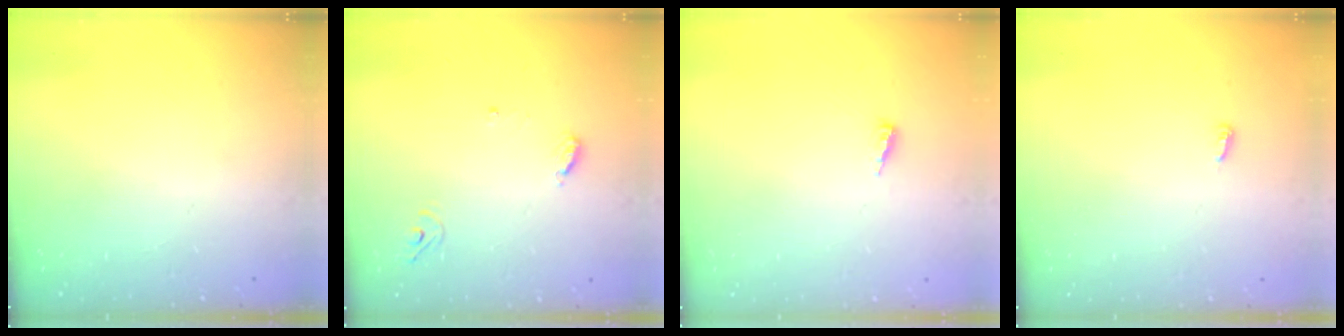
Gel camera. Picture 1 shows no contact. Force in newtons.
{"total": 5.0, "press": 5.0, "slide": 0.4}
{"total": 2.5, "press": 2.5, "slide": 0.2}
{"total": 2.9, "press": 2.9, "slide": 0.3}